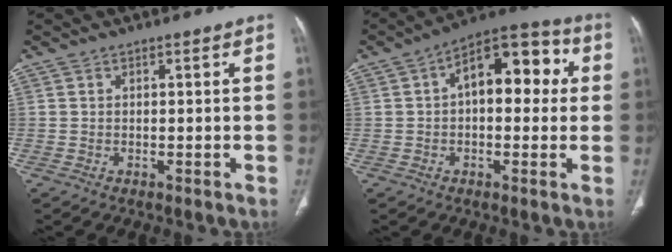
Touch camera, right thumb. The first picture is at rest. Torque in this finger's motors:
{"motor_torque": [0.58, 3.11, 1.64, -0.14, 0.10]}